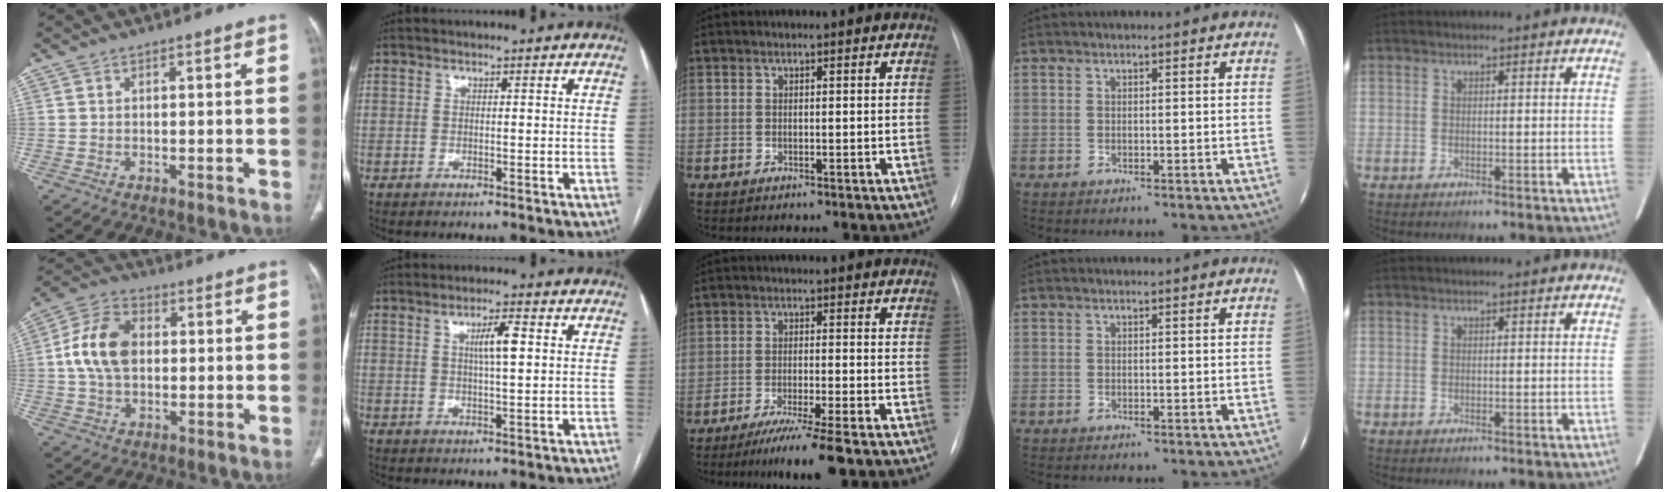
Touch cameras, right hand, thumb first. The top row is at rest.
{"thumb": {"total": 11.6, "force": [0.8, 7.9, 8.4], "torque": [-0.153, 0.019, 0.010]}, "index": {"total": 4.6, "force": [1.1, 0.5, 4.4], "torque": [-0.076, 0.004, 0.018]}, "middle": {"total": 7.7, "force": [-5.6, -0.9, 5.1], "torque": [-0.079, -0.021, -0.094]}}